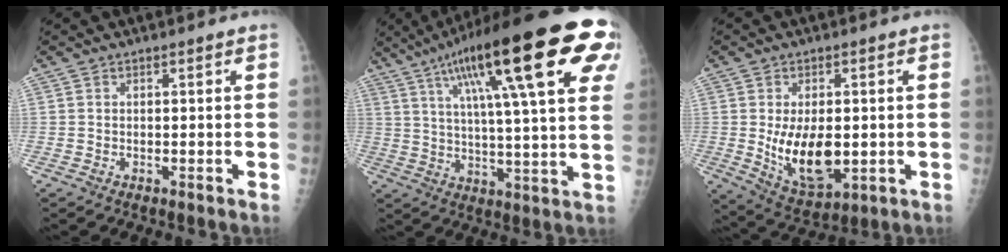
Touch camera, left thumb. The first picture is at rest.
{"total": 28.8, "force": [13.2, 6.0, 24.9], "torque": [-0.353, 0.004, 0.197]}
{"total": 11.6, "force": [-0.9, 6.4, 9.7], "torque": [-0.146, -0.018, 0.004]}